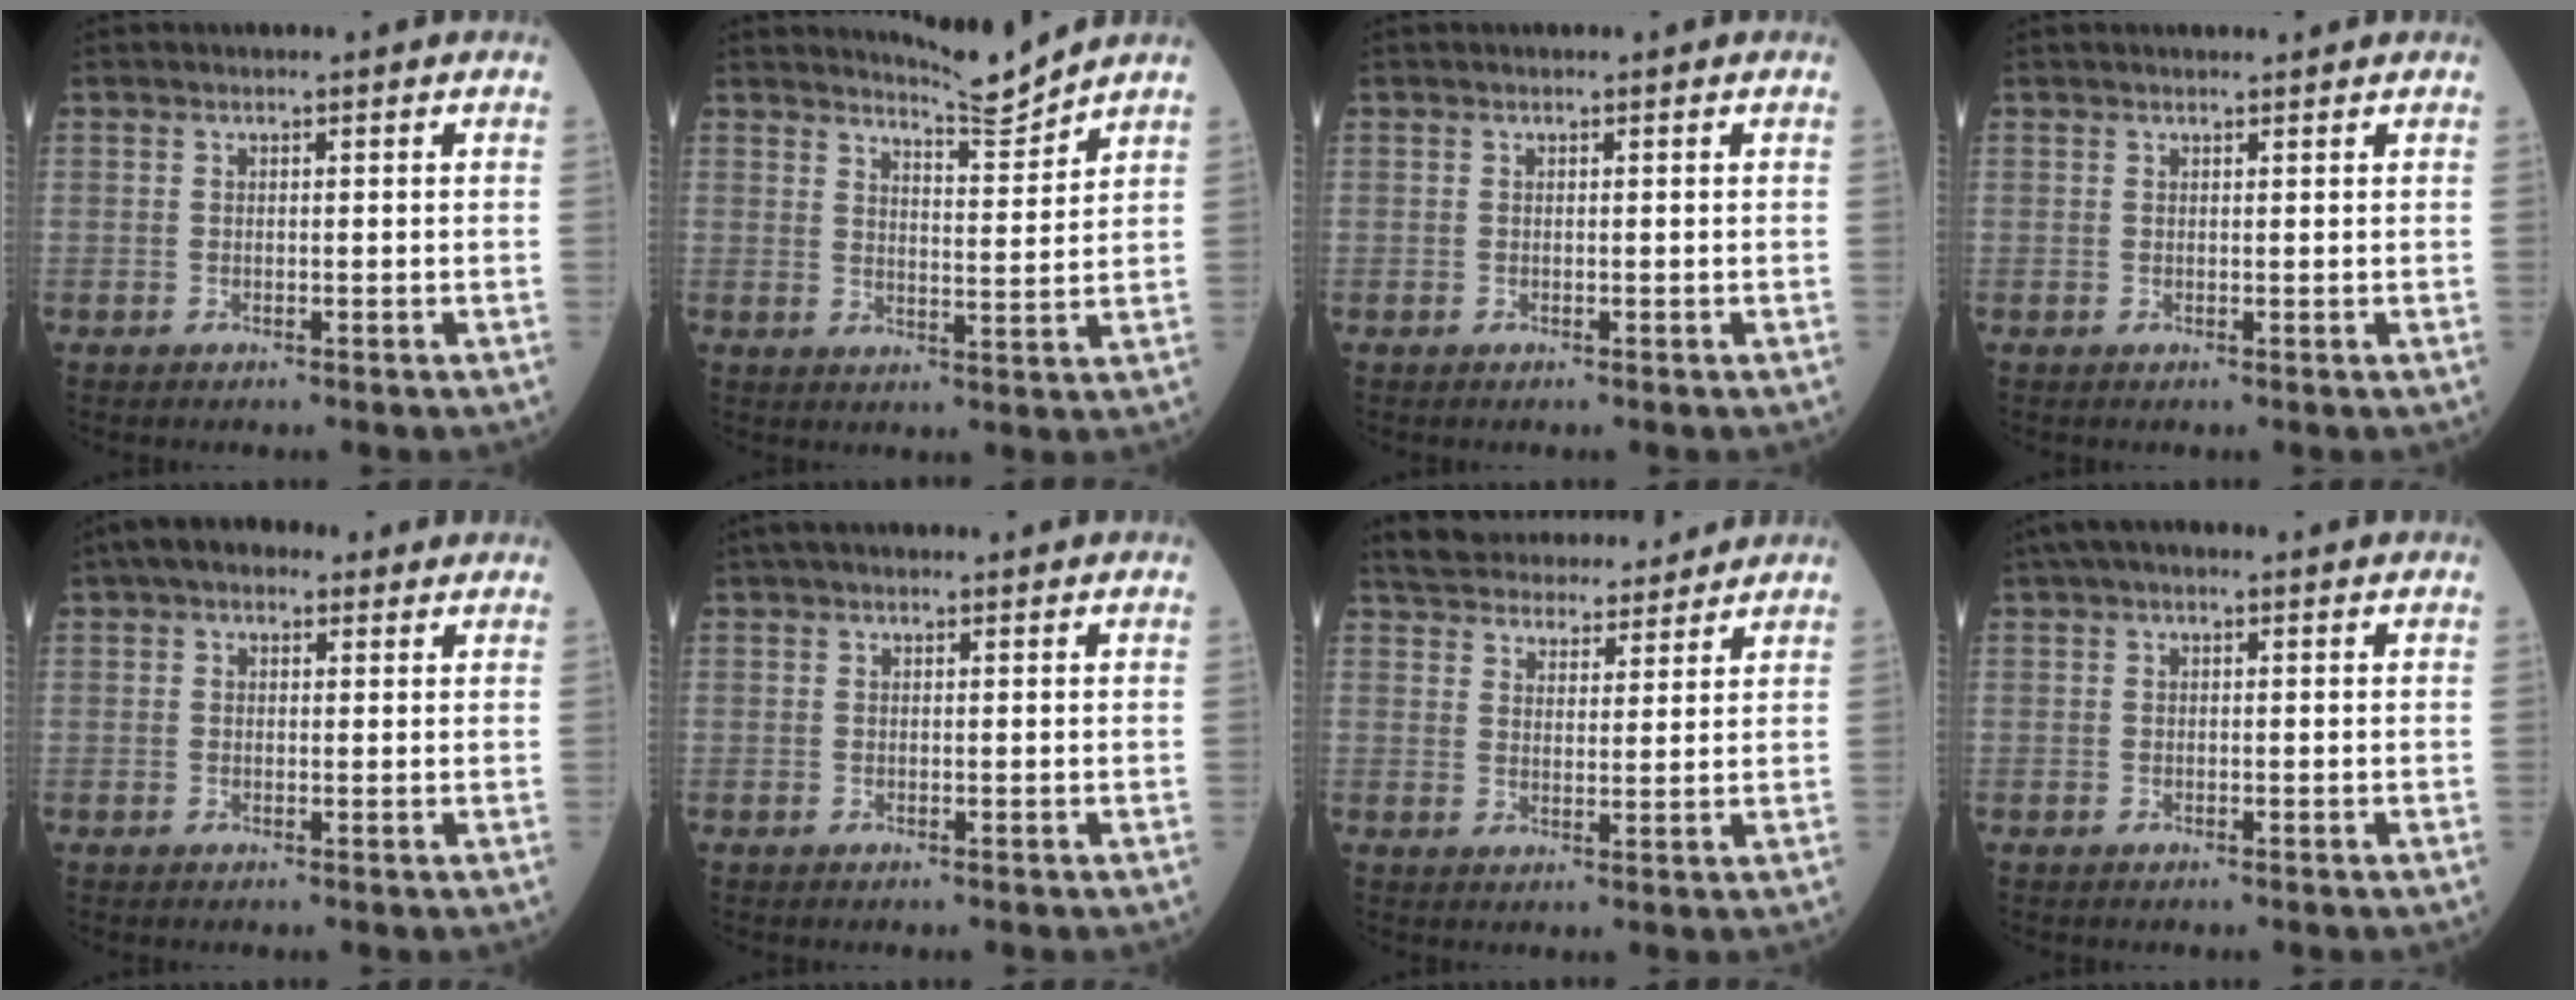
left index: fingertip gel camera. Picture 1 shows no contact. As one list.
[{"total": 5.3, "force": [5.2, -1.3, -0.3], "torque": [-0.011, -0.029, 0.087]}, {"total": 0.0}, {"total": 1.8, "force": [1.8, 0.3, 0.4], "torque": [-0.010, 0.013, 0.028]}, {"total": 5.0, "force": [3.3, 2.7, 2.7], "torque": [-0.044, 0.036, 0.050]}, {"total": 3.5, "force": [2.9, 1.0, 1.7], "torque": [-0.023, 0.038, 0.044]}, {"total": 15.6, "force": [14.4, 3.7, 4.5], "torque": [-0.073, 0.029, 0.213]}, {"total": 3.3, "force": [2.1, 1.3, 2.2], "torque": [-0.045, 0.035, 0.033]}]